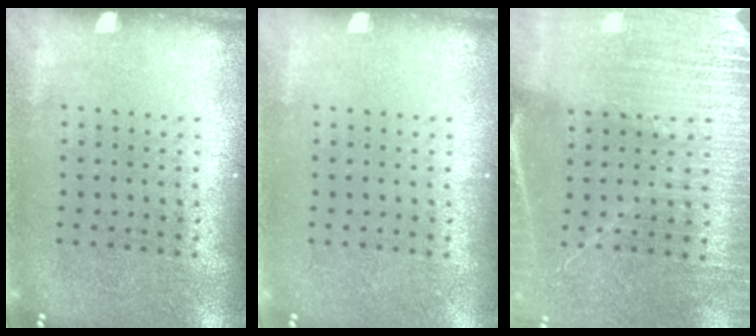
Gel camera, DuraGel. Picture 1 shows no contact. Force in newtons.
{"total": 0.0}
{"total": 3.3, "press": 3.2, "slide": 0.6}